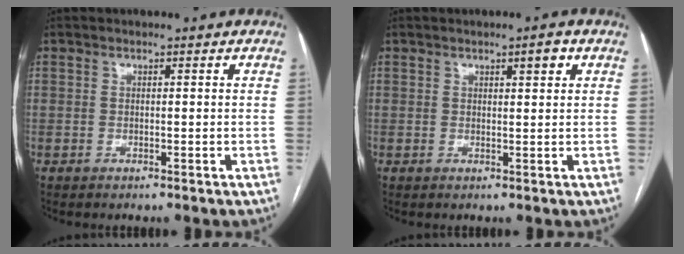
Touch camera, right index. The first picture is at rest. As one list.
[{"total": 1.9, "force": [1.0, 0.2, 1.6], "torque": [-0.024, 0.000, 0.014]}]